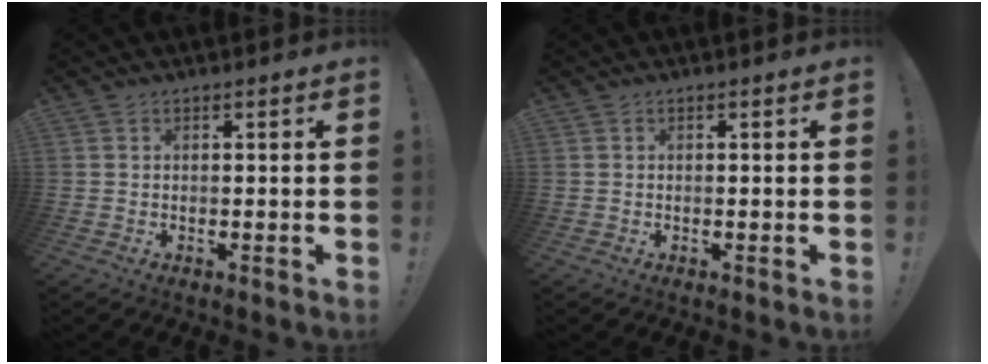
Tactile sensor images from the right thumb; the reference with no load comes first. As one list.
[{"total": 0.0}]